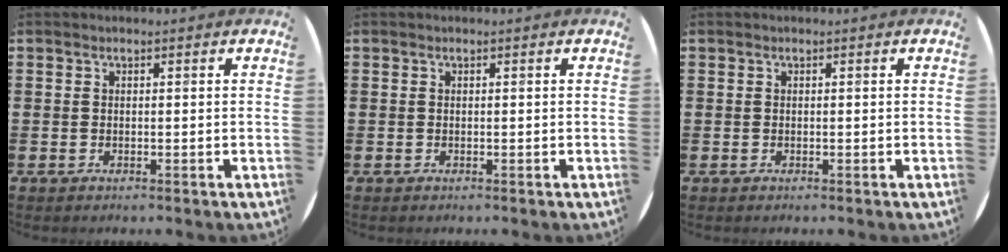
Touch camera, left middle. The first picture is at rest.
{"total": 0.0}
{"total": 0.0}